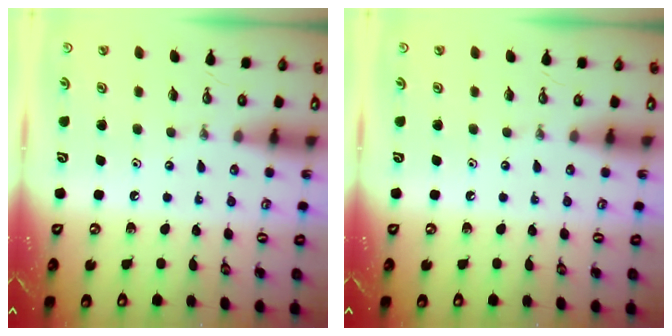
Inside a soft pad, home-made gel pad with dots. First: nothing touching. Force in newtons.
{"total": 0.0}